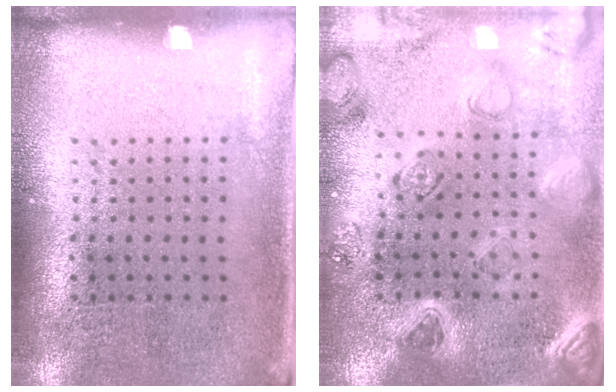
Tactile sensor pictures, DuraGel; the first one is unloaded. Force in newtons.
{"total": 2.2, "press": 2.2, "slide": 0.3}